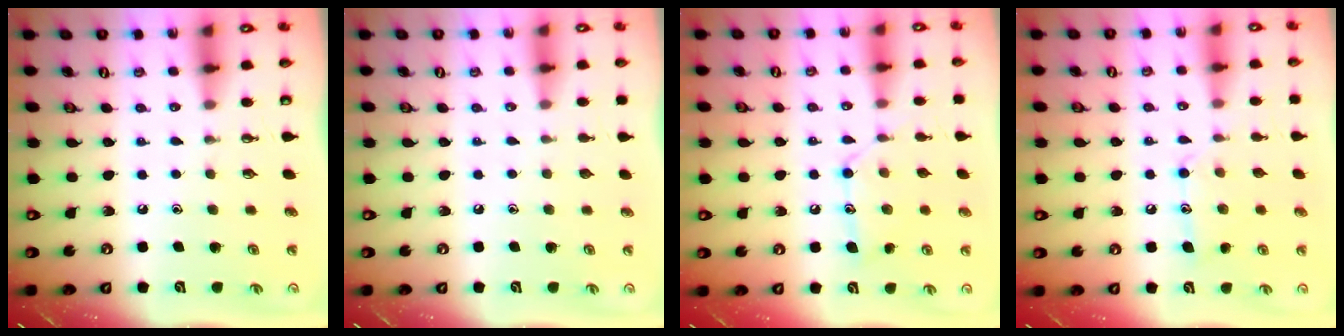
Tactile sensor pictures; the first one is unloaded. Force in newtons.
{"total": 0.0}
{"total": 12.1, "press": 12.0, "slide": 0.7}
{"total": 10.1, "press": 10.1, "slide": 0.5}